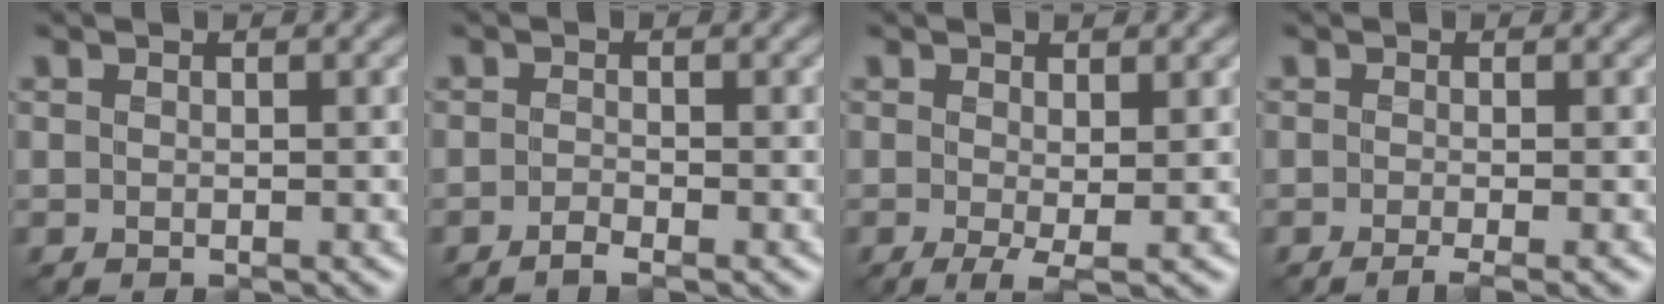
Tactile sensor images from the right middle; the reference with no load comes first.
{"total": 1.2, "force": [-1.0, 0.1, 0.6], "torque": [-0.013, -0.001, -0.023]}
{"total": 2.0, "force": [-0.1, 0.2, 2.0], "torque": [-0.036, -0.010, -0.003]}
{"total": 1.9, "force": [-1.0, 0.4, 1.6], "torque": [-0.021, -0.010, -0.022]}